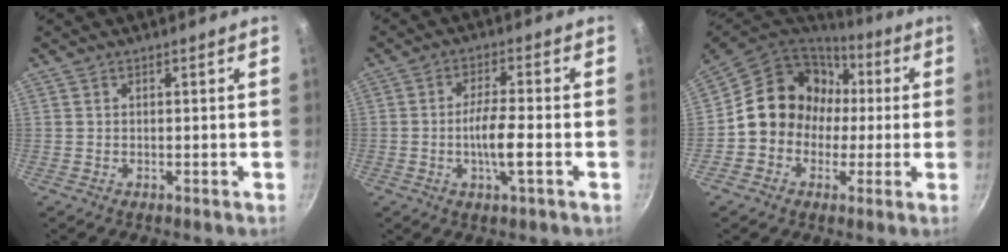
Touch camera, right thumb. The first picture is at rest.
{"total": 6.6, "force": [-1.7, 1.3, 6.3], "torque": [-0.117, 0.013, -0.033]}
{"total": 15.4, "force": [0.6, 13.7, 6.9], "torque": [-0.072, 0.042, -0.003]}